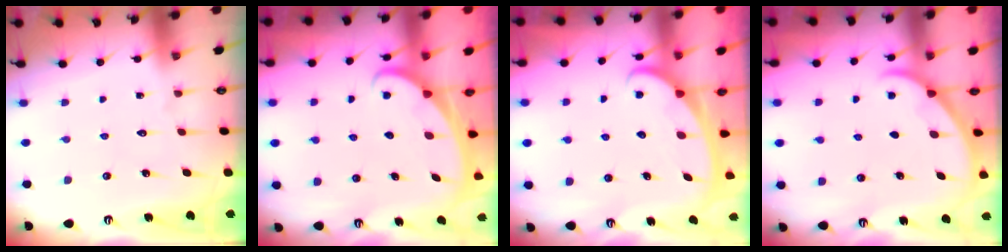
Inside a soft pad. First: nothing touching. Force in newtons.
{"total": 1.7, "press": 1.7, "slide": 0.1}
{"total": 2.5, "press": 2.5, "slide": 0.4}
{"total": 2.0, "press": 2.0, "slide": 0.3}